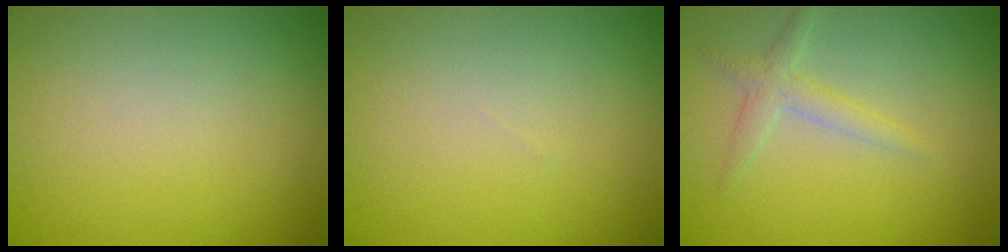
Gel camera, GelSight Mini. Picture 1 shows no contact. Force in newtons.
{"total": 0.0}
{"total": 1.8, "press": 1.8, "slide": 0.1}